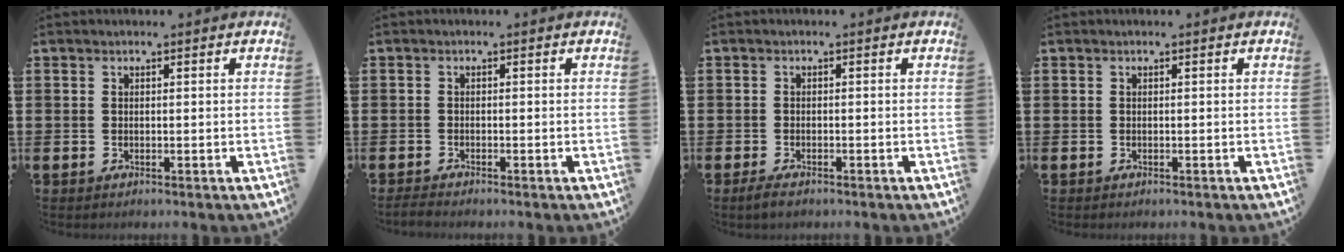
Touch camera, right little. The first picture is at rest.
{"total": 0.8, "force": [-0.7, 0.0, 0.4], "torque": [-0.008, -0.002, -0.014]}
{"total": 1.3, "force": [-0.7, 0.5, 1.0], "torque": [-0.019, -0.001, -0.014]}
{"total": 0.0}